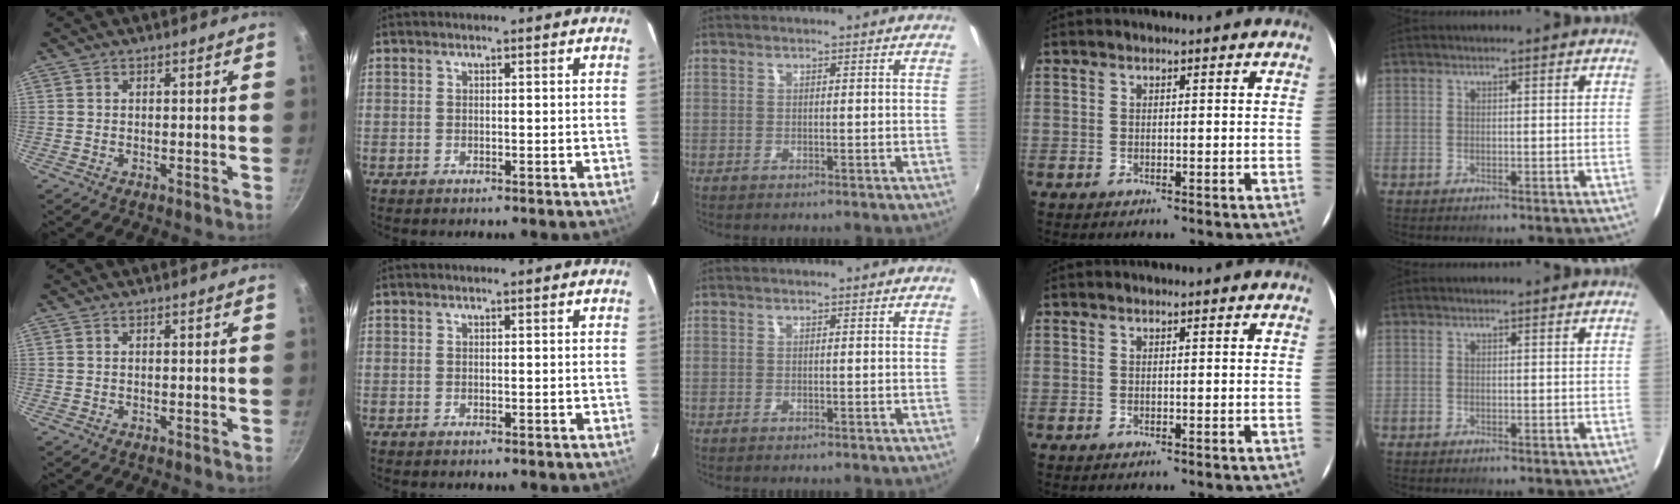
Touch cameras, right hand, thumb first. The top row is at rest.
{}